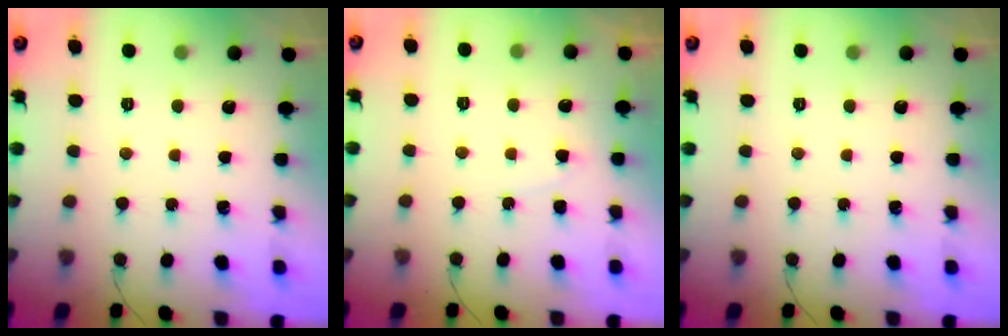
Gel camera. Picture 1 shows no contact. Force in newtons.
{"total": 4.3, "press": 4.3, "slide": 0.5}
{"total": 0.0}